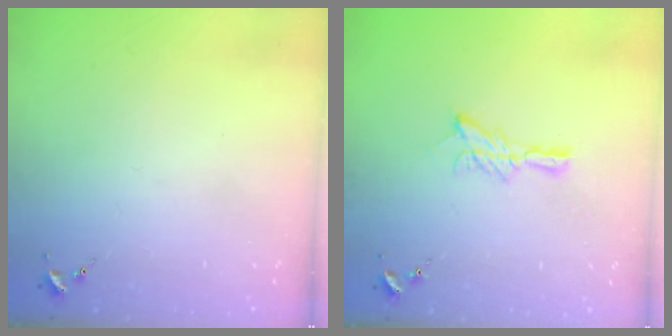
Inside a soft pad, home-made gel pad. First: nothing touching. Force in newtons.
{"total": 7.6, "press": 7.6, "slide": 0.1}